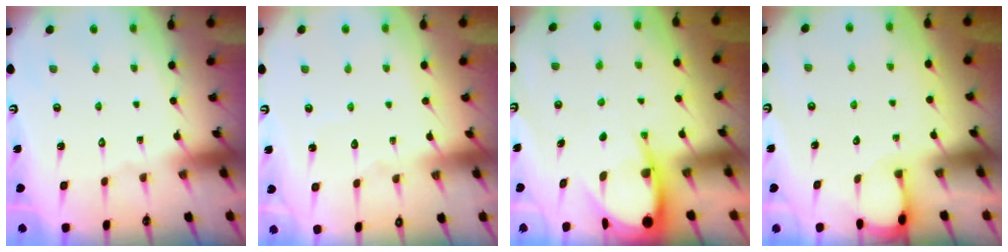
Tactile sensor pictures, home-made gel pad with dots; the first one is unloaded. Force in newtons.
{"total": 3.6, "press": 3.6, "slide": 0.4}
{"total": 7.3, "press": 7.3, "slide": 0.9}
{"total": 0.9, "press": 0.8, "slide": 0.2}